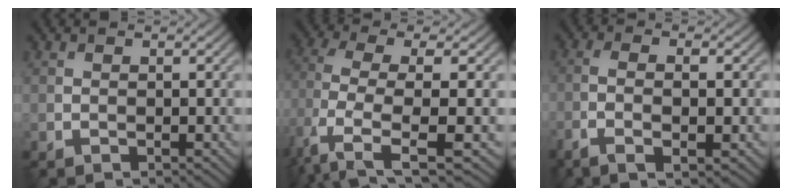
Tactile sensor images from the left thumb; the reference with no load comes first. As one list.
[{"total": 6.7, "force": [-0.3, 2.3, 6.3], "torque": [-0.142, -0.004, -0.017]}, {"total": 4.8, "force": [-1.9, 1.1, 4.3], "torque": [-0.085, -0.002, -0.039]}]